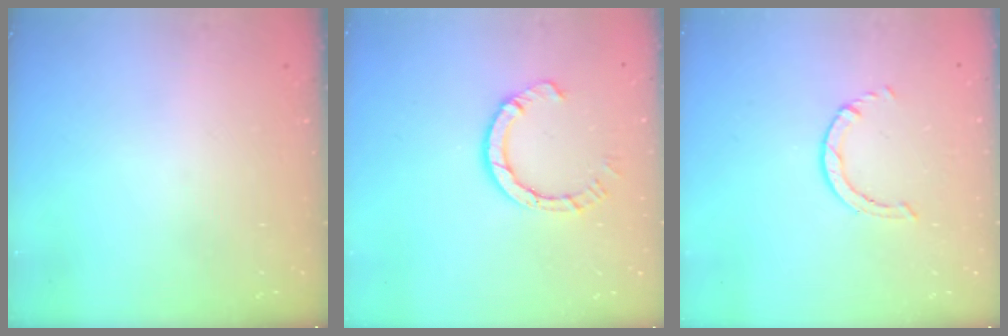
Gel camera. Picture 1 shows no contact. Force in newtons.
{"total": 6.8, "press": 6.7, "slide": 0.7}
{"total": 0.8, "press": 0.7, "slide": 0.2}